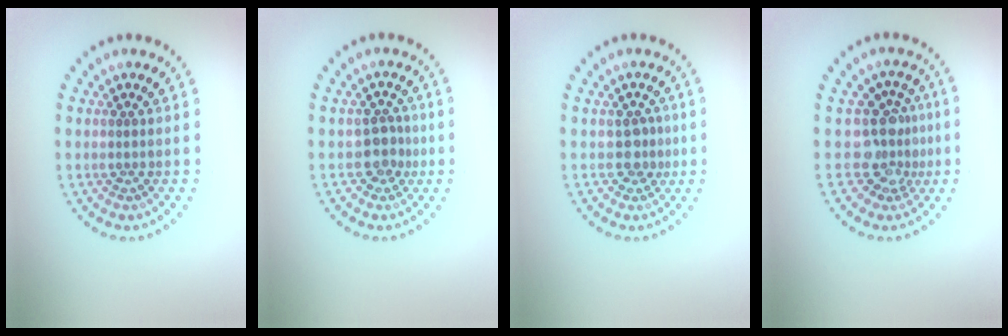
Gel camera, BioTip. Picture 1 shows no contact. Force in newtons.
{"total": 2.1, "press": 1.8, "slide": 1.1}
{"total": 1.7, "press": 1.4, "slide": 0.9}
{"total": 3.8, "press": 2.7, "slide": 2.6}